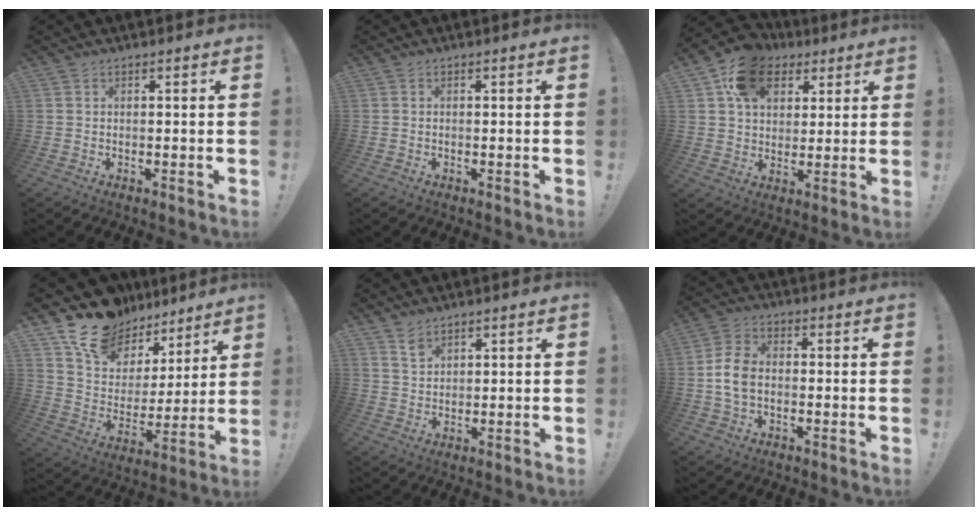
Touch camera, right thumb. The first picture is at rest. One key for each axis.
{"total": 0.0}
{"total": 14.6, "fx": 6.6, "fy": 10.9, "fz": 7.0, "tx": -0.103, "ty": -0.021, "tz": 0.127}
{"total": 15.8, "fx": 12.4, "fy": 8.9, "fz": 4.3, "tx": -0.074, "ty": -0.093, "tz": 0.233}
{"total": 3.8, "fx": 2.9, "fy": 2.2, "fz": 1.0, "tx": -0.005, "ty": -0.023, "tz": 0.052}
{"total": 7.7, "fx": -1.0, "fy": 5.1, "fz": 5.7, "tx": -0.110, "ty": 0.009, "tz": -0.016}